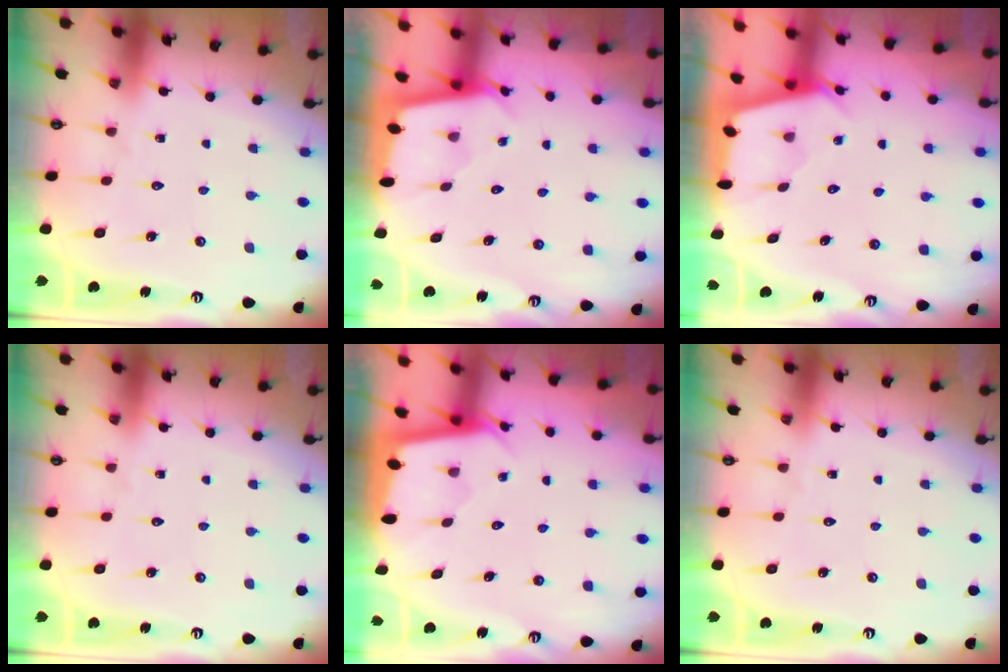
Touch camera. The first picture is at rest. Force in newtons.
{"total": 1.8, "press": 1.8, "slide": 0.1}
{"total": 2.4, "press": 2.4, "slide": 0.3}
{"total": 0.0}
{"total": 1.6, "press": 1.6, "slide": 0.1}
{"total": 0.0}